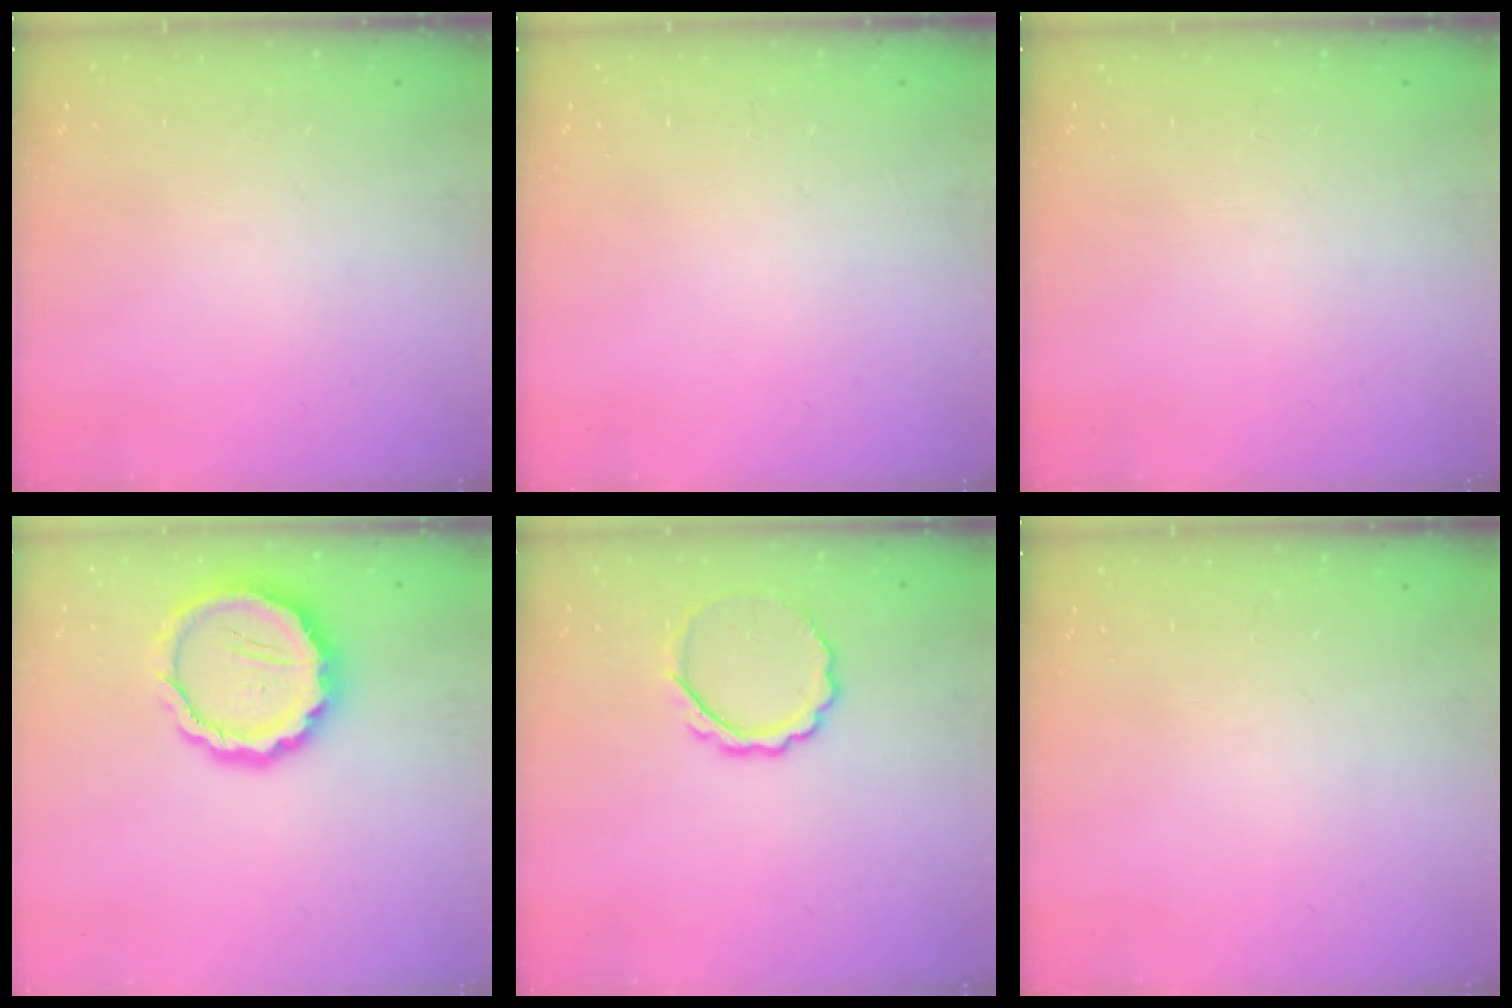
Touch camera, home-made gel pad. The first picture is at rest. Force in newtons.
{"total": 0.0}
{"total": 0.0}
{"total": 12.8, "press": 12.6, "slide": 2.1}
{"total": 7.6, "press": 7.6, "slide": 0.7}
{"total": 0.0}